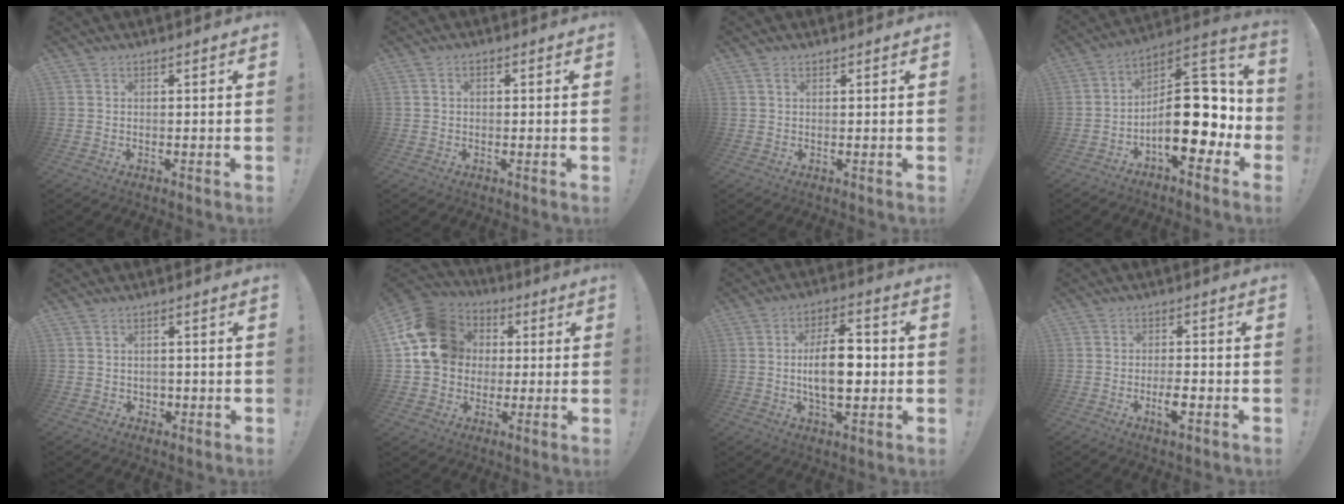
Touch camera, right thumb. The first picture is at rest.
{"total": 1.3, "force": [-0.2, 0.9, 1.0], "torque": [-0.016, 0.005, -0.004]}
{"total": 1.2, "force": [0.7, 0.6, 0.8], "torque": [-0.016, 0.002, 0.012]}
{"total": 21.5, "force": [-3.1, 10.6, 18.4], "torque": [-0.262, 0.013, -0.037]}
{"total": 1.9, "force": [0.3, 1.8, 0.3], "torque": [0.002, -0.004, 0.004]}
{"total": 19.0, "force": [4.1, 15.9, 9.5], "torque": [-0.171, -0.004, 0.090]}
{"total": 12.9, "force": [-0.5, 6.5, 11.1], "torque": [-0.187, 0.001, -0.016]}
{"total": 4.5, "force": [-2.2, 2.6, 2.9], "torque": [-0.042, 0.011, -0.039]}